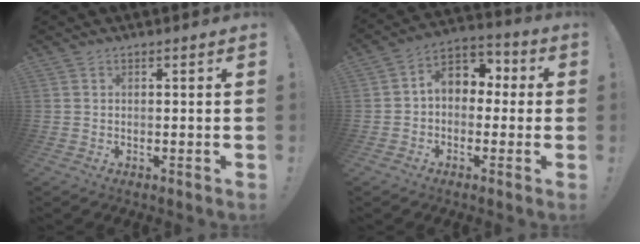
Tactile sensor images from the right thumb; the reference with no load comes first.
{"total": 8.0, "force": [0.8, 6.4, 4.7], "torque": [-0.066, 0.010, 0.020]}